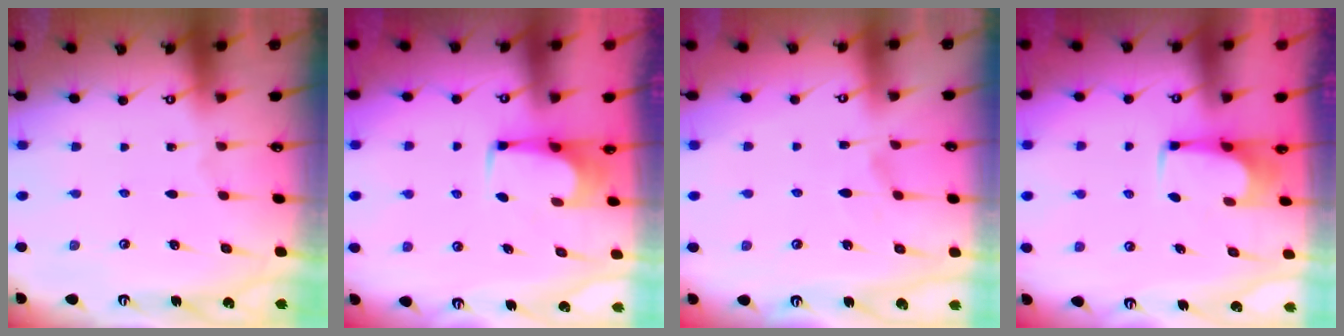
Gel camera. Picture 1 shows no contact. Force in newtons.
{"total": 3.7, "press": 3.7, "slide": 0.2}
{"total": 2.4, "press": 2.1, "slide": 1.1}
{"total": 3.6, "press": 3.6, "slide": 0.2}